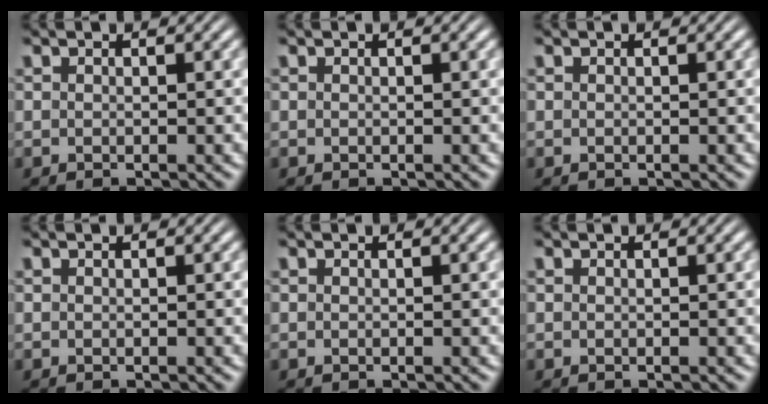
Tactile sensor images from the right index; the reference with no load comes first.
{"total": 0.0}
{"total": 0.0}
{"total": 0.0}
{"total": 0.0}
{"total": 0.0}